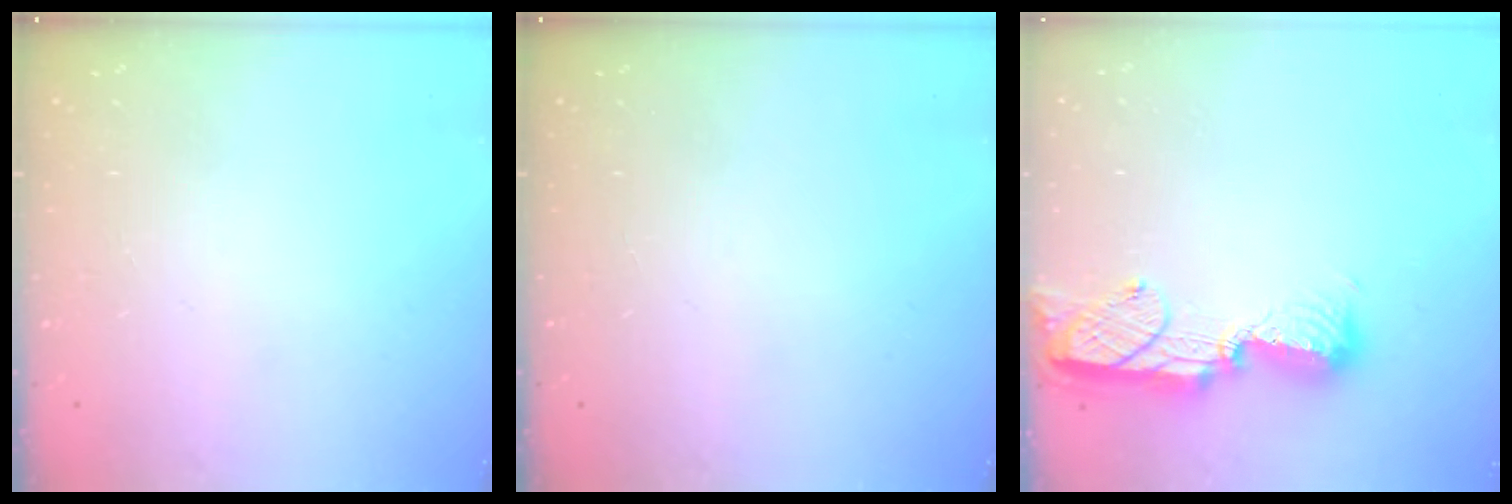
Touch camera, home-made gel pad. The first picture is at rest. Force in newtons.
{"total": 0.0}
{"total": 11.5, "press": 11.5, "slide": 0.7}